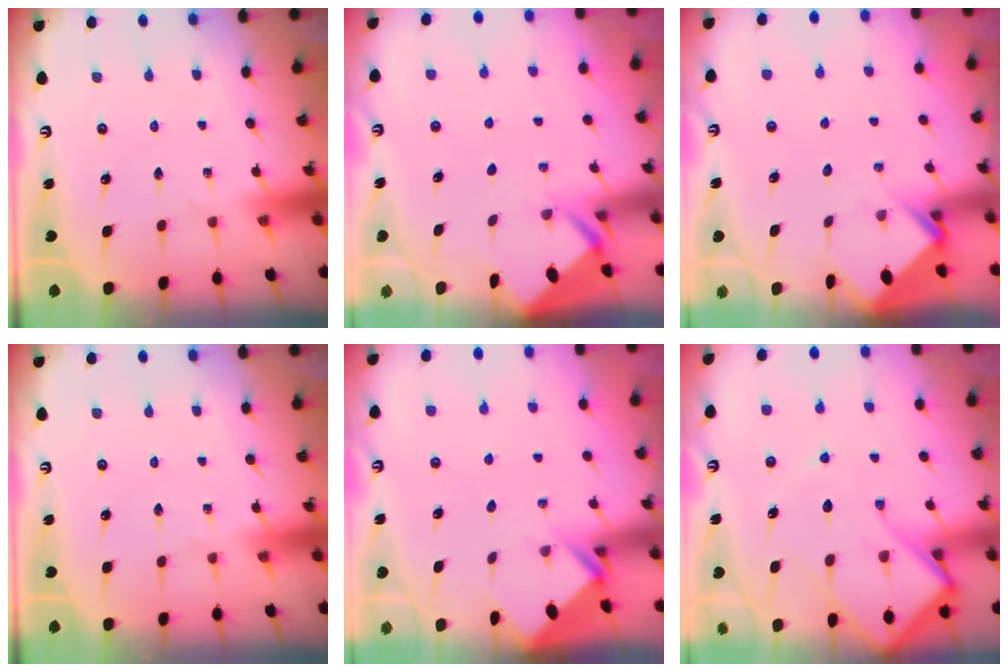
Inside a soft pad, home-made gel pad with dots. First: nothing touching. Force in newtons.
{"total": 2.5, "press": 2.5, "slide": 0.1}
{"total": 3.9, "press": 3.9, "slide": 0.3}
{"total": 0.0}
{"total": 2.7, "press": 2.7, "slide": 0.2}
{"total": 13.3, "press": 13.2, "slide": 1.4}